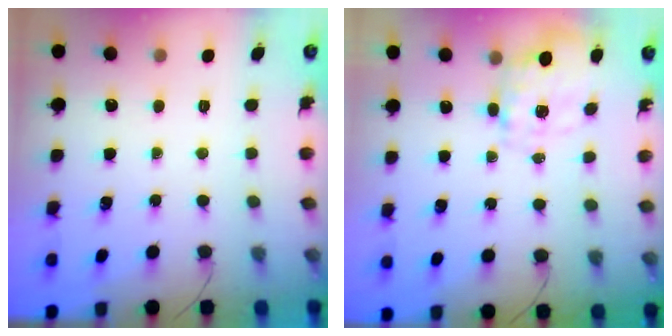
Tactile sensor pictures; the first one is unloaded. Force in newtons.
{"total": 2.5, "press": 2.4, "slide": 1.0}